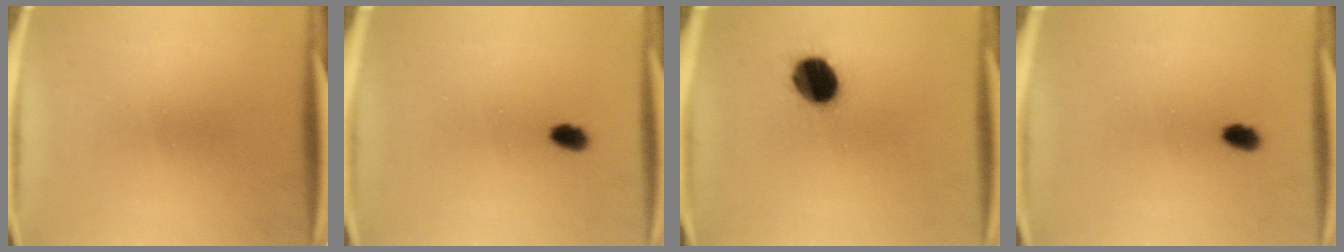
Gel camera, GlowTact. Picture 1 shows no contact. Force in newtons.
{"total": 2.3}
{"total": 10.7}
{"total": 2.3}